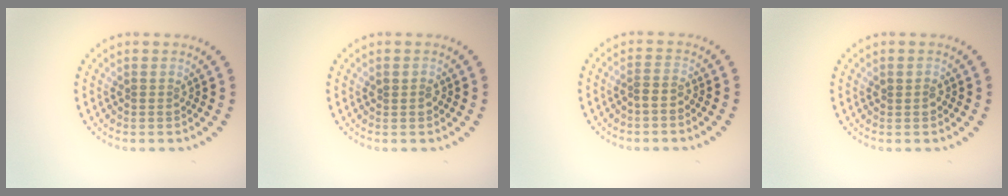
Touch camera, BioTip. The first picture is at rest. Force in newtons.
{"total": 0.9, "press": 0.9, "slide": 0.2}
{"total": 0.8, "press": 0.7, "slide": 0.5}
{"total": 0.9, "press": 0.9, "slide": 0.2}